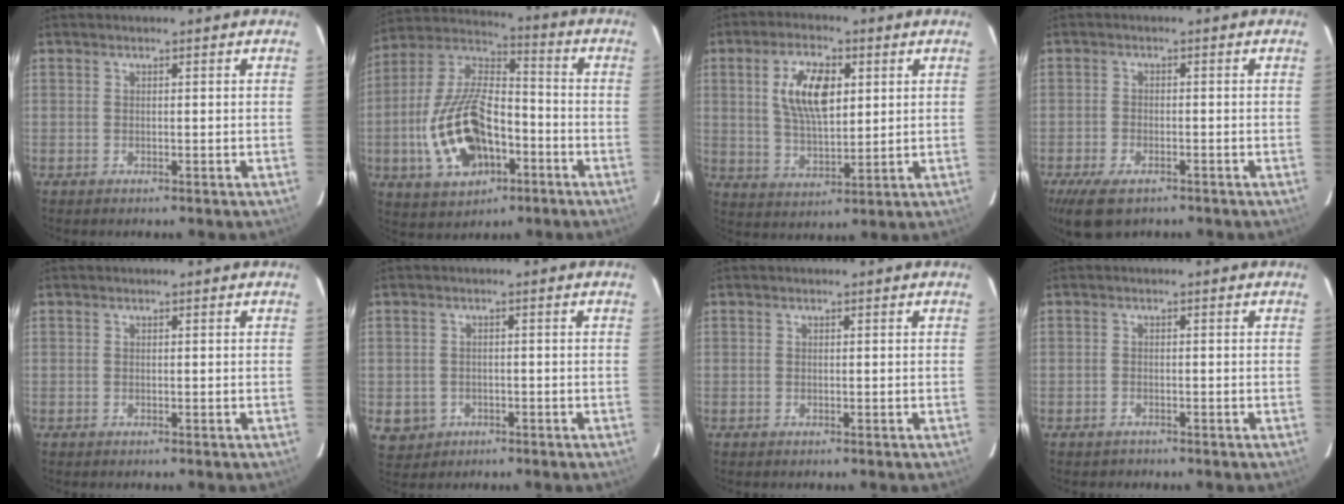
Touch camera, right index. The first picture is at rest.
{"total": 19.6, "force": [-6.2, 10.6, 15.2], "torque": [-0.327, 0.009, -0.099]}
{"total": 10.8, "force": [3.1, 5.0, 9.0], "torque": [-0.170, 0.009, 0.061]}
{"total": 8.0, "force": [-5.3, 3.8, 4.6], "torque": [-0.116, -0.022, -0.095]}
{"total": 0.0}
{"total": 4.7, "force": [-1.4, 4.3, 1.2], "torque": [-0.036, 0.003, -0.010]}
{"total": 0.0}
{"total": 1.3, "force": [-1.0, 0.8, 0.0], "torque": [-0.004, 0.004, -0.014]}